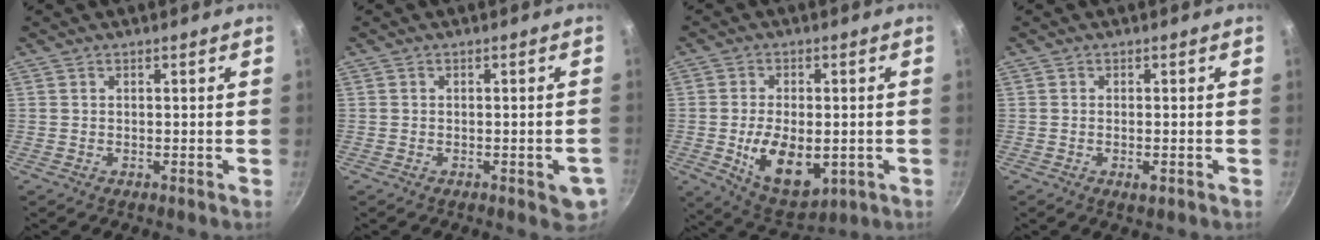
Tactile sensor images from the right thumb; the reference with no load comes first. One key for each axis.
{"total": 4.4, "fx": -1.5, "fy": 1.8, "fz": 3.8, "tx": -0.030, "ty": 0.001, "tz": -0.019}
{"total": 12.8, "fx": -2.3, "fy": 7.4, "fz": 10.2, "tx": -0.150, "ty": -0.004, "tz": -0.020}
{"total": 1.7, "fx": -0.7, "fy": 0.6, "fz": 1.4, "tx": -0.030, "ty": -0.001, "tz": -0.012}